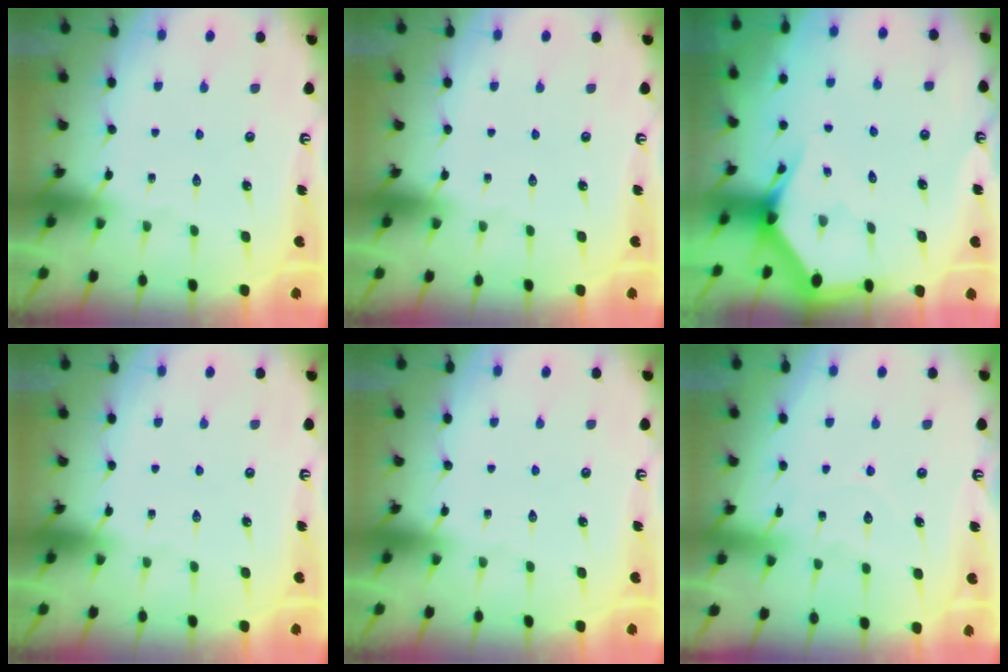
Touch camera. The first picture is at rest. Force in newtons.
{"total": 0.0}
{"total": 3.7, "press": 3.7, "slide": 0.1}
{"total": 0.0}
{"total": 0.0}
{"total": 7.8, "press": 7.7, "slide": 0.7}